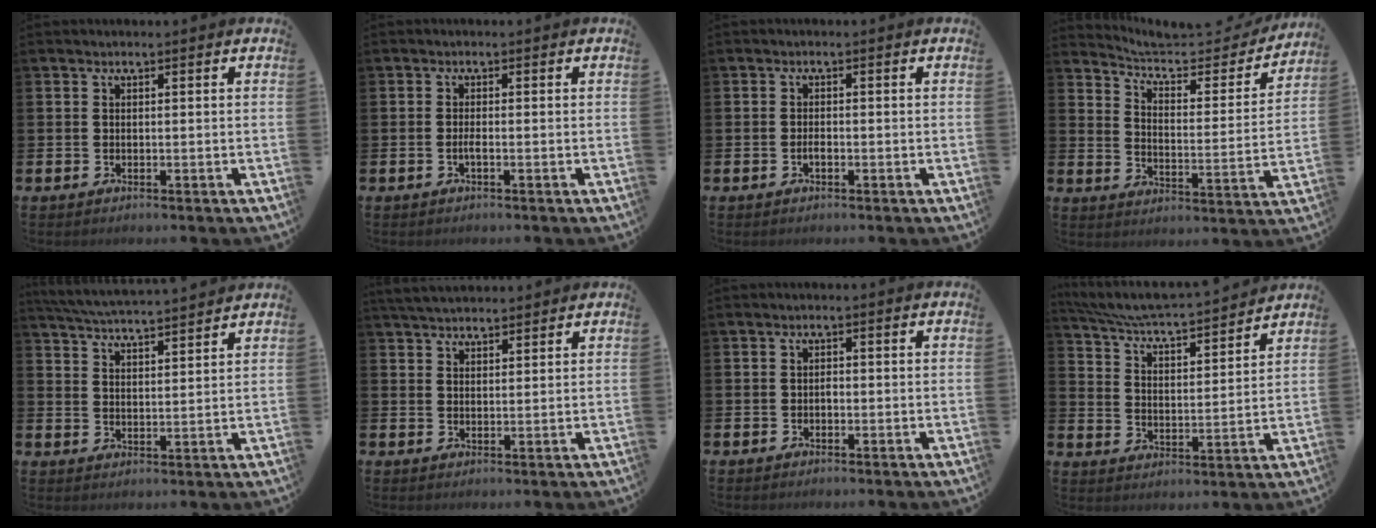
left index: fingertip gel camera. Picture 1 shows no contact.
{"total": 0.8, "force": [-0.4, 0.1, 0.7], "torque": [-0.021, 0.000, -0.005]}
{"total": 1.1, "force": [-0.5, 0.4, 0.9], "torque": [-0.023, 0.002, -0.008]}
{"total": 6.3, "force": [5.7, 1.8, 1.9], "torque": [-0.055, -0.047, 0.090]}
{"total": 5.2, "force": [5.2, -0.1, 0.7], "torque": [-0.035, -0.031, 0.093]}
{"total": 3.6, "force": [3.5, 0.7, 0.7], "torque": [-0.020, -0.012, 0.066]}
{"total": 0.8, "force": [-0.4, 0.6, 0.4], "torque": [-0.007, 0.001, -0.008]}
{"total": 5.6, "force": [5.5, 0.0, 1.3], "torque": [-0.055, -0.048, 0.089]}